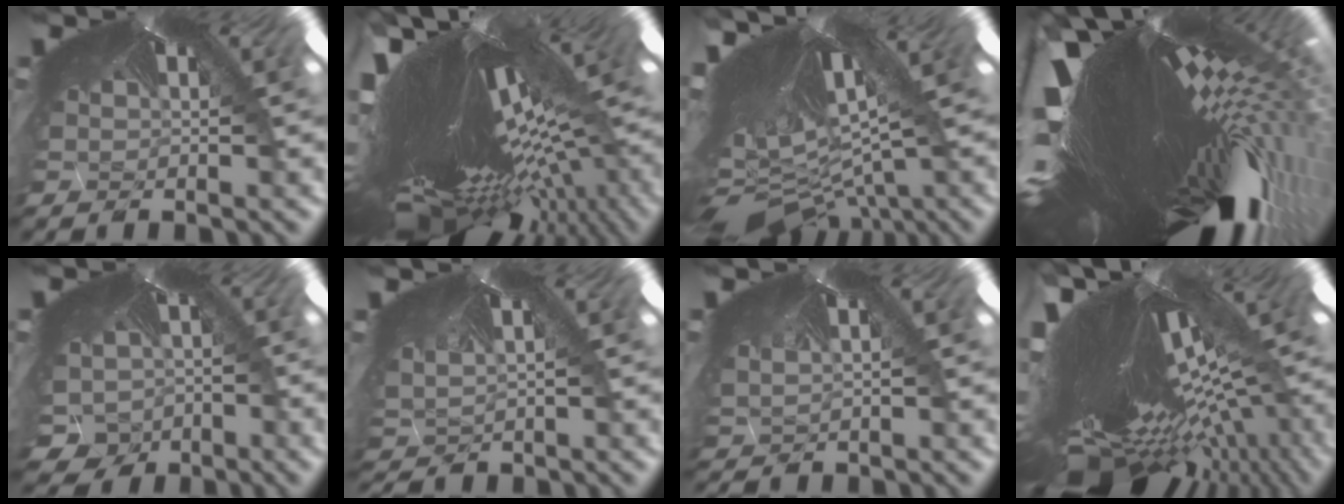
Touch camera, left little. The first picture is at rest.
{"total": 7.5, "force": [-6.6, -1.2, 3.4], "torque": [-0.066, -0.109, -0.068]}
{"total": 6.7, "force": [-6.3, -0.3, 2.3], "torque": [-0.029, -0.095, -0.083]}
{"total": 6.0, "force": [-5.0, 0.0, 3.3], "torque": [-0.085, -0.095, -0.051]}
{"total": 8.0, "force": [-7.3, 3.1, 0.7], "torque": [0.023, -0.071, -0.110]}
{"total": 2.2, "force": [-1.7, -1.3, -0.8], "torque": [-0.005, -0.023, -0.008]}
{"total": 1.8, "force": [-0.9, -1.3, -1.0], "torque": [0.004, -0.012, 0.002]}
{"total": 8.0, "force": [-7.5, -1.1, 2.6], "torque": [-0.038, -0.107, -0.088]}